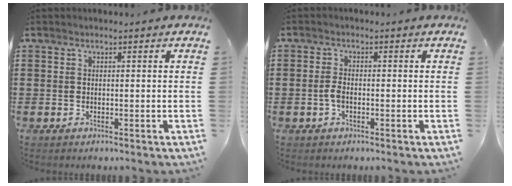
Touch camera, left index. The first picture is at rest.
{"total": 2.3, "force": [-0.6, 0.9, 2.0], "torque": [-0.054, -0.003, -0.017]}